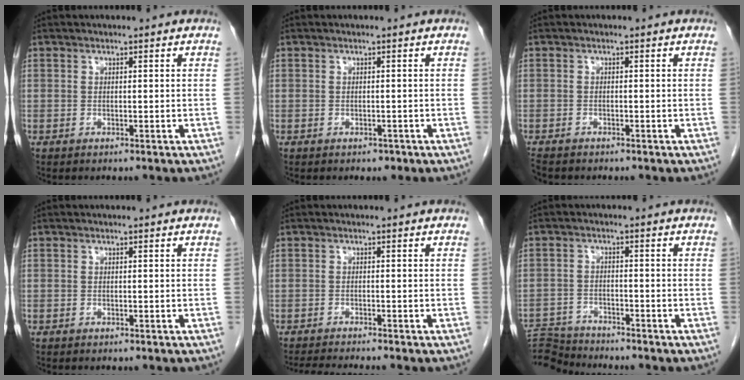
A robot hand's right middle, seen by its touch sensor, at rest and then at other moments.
{"total": 0.8, "force": [-0.5, 0.5, 0.3], "torque": [-0.006, 0.000, -0.005]}
{"total": 2.8, "force": [-2.3, 0.9, 1.1], "torque": [-0.021, -0.007, -0.032]}
{"total": 0.0}
{"total": 4.6, "force": [-4.2, -0.7, 1.7], "torque": [-0.027, -0.017, -0.070]}
{"total": 6.9, "force": [-6.9, 0.3, -0.5], "torque": [0.007, 0.002, -0.129]}